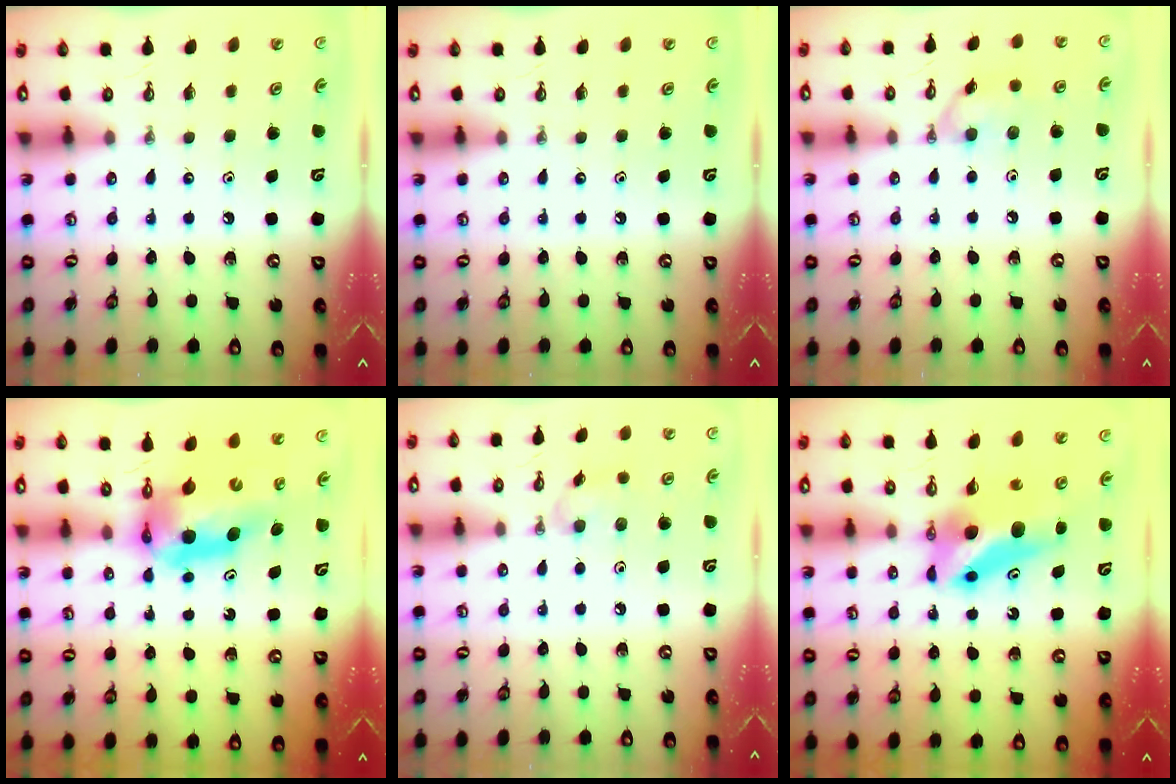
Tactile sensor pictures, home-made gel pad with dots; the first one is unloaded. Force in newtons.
{"total": 0.0}
{"total": 8.7, "press": 8.7, "slide": 0.8}
{"total": 9.5, "press": 9.5, "slide": 1.0}
{"total": 5.9, "press": 5.8, "slide": 1.2}
{"total": 7.1, "press": 7.0, "slide": 0.8}